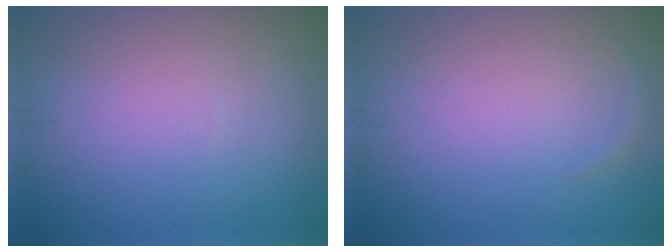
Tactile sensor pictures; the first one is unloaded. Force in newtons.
{"total": 0.5, "press": 0.5, "slide": 0.1}